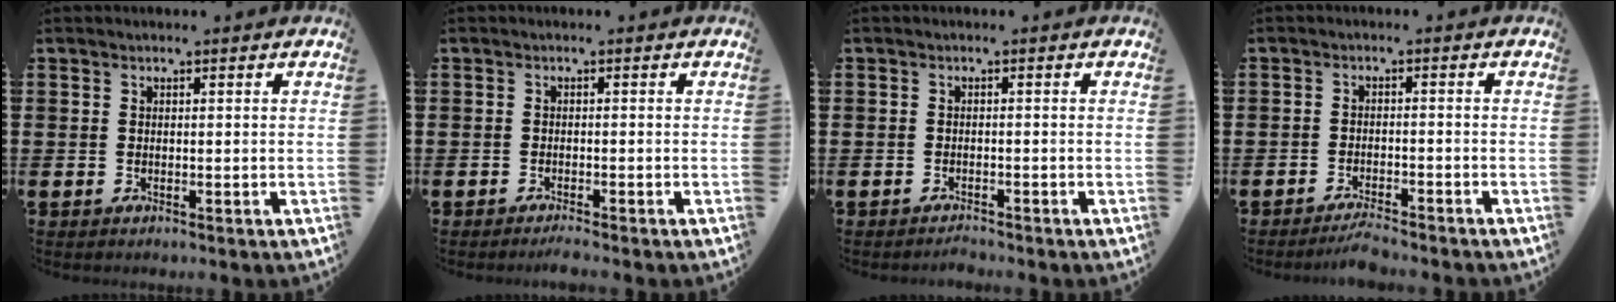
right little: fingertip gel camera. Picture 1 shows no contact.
{"total": 0.9, "force": [-0.8, 0.0, 0.5], "torque": [-0.008, -0.003, -0.015]}
{"total": 0.9, "force": [-0.9, 0.0, 0.1], "torque": [0.004, -0.004, -0.021]}
{"total": 2.2, "force": [-2.1, -0.1, 0.8], "torque": [-0.014, 0.007, -0.042]}